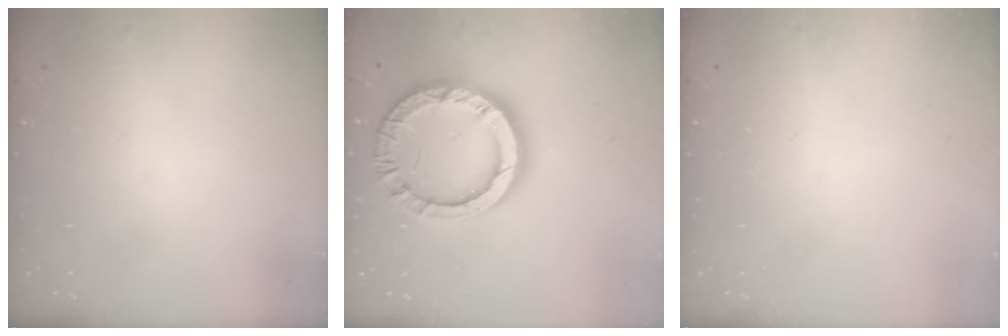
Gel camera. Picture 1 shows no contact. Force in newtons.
{"total": 16.9, "press": 16.8, "slide": 1.4}
{"total": 0.0}